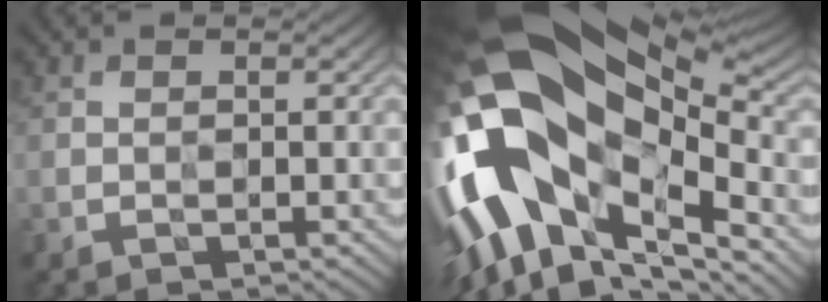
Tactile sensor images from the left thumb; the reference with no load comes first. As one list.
[{"total": 19.7, "force": [-2.1, 10.6, 16.5], "torque": [-0.324, -0.049, -0.008]}]